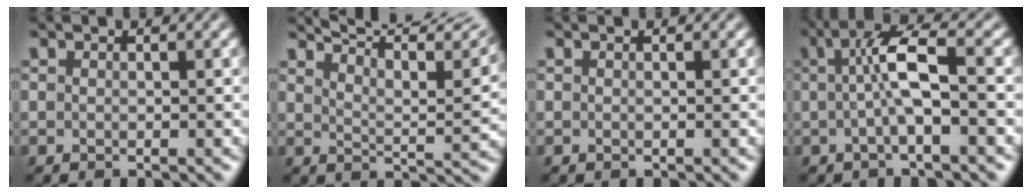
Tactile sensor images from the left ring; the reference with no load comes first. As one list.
[{"total": 12.6, "force": [10.5, 2.6, 6.4], "torque": [-0.095, 0.020, 0.122]}, {"total": 0.0}, {"total": 4.6, "force": [-0.1, 0.9, 4.5], "torque": [-0.082, 0.009, -0.005]}]